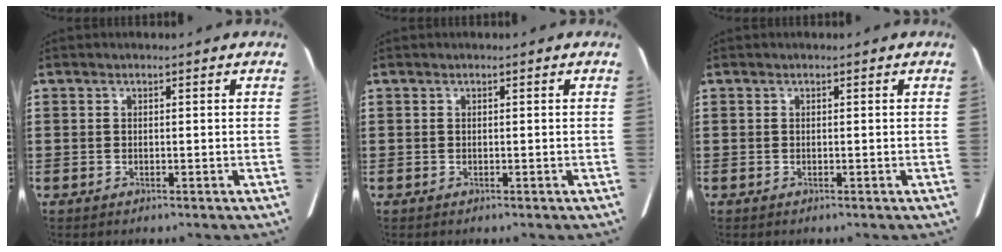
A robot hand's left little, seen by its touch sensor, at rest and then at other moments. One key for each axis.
{"total": 0.0}
{"total": 0.0}